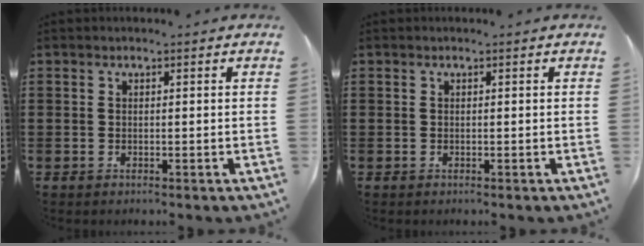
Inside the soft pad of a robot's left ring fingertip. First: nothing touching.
{"total": 0.0}